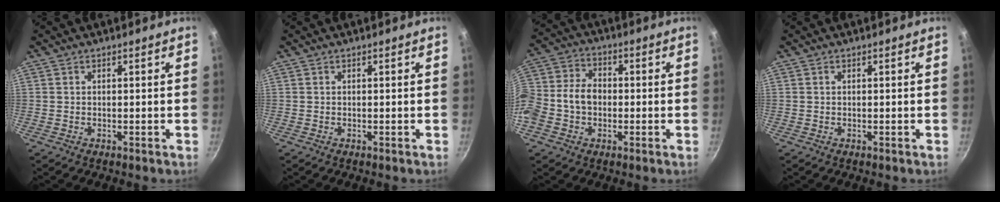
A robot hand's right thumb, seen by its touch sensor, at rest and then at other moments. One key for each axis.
{"total": 0.0}
{"total": 13.1, "fx": -2.1, "fy": 10.0, "fz": 8.2, "tx": -0.152, "ty": 0.042, "tz": -0.053}
{"total": 0.0}